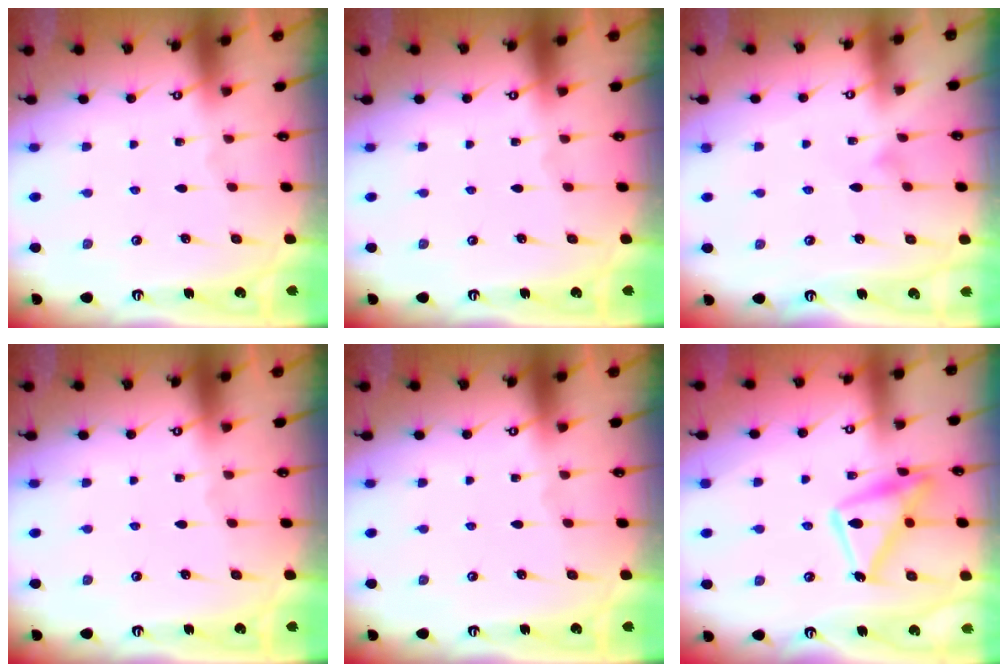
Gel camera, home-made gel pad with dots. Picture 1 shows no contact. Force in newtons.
{"total": 0.0}
{"total": 3.4, "press": 3.4, "slide": 0.2}
{"total": 0.0}
{"total": 0.0}
{"total": 15.8, "press": 15.7, "slide": 1.3}